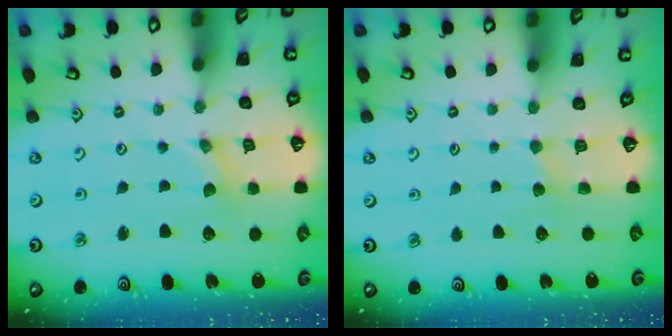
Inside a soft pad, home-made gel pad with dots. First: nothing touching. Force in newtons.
{"total": 2.5, "press": 2.5, "slide": 0.3}